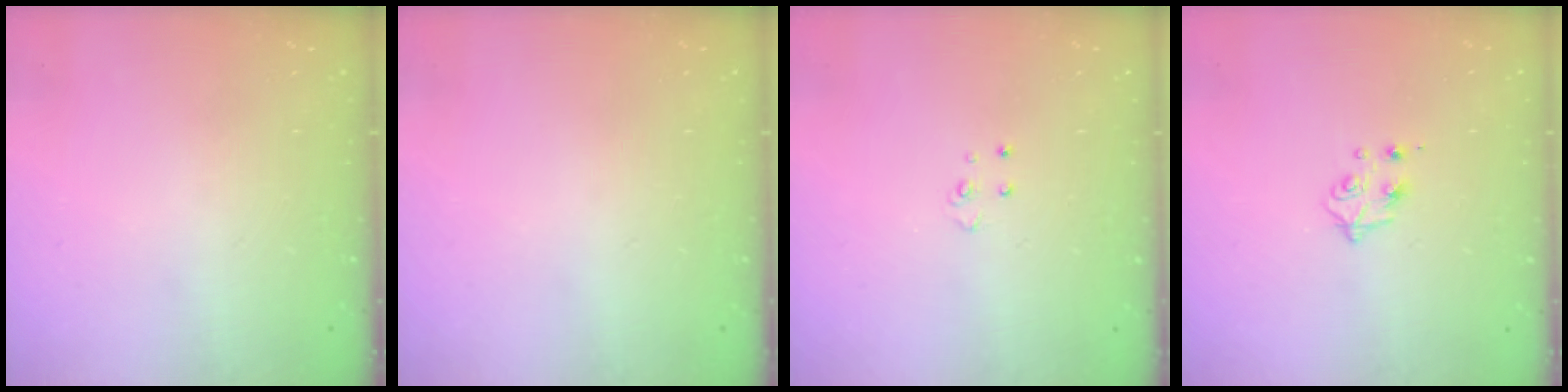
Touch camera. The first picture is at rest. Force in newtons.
{"total": 0.0}
{"total": 4.0, "press": 3.9, "slide": 0.4}
{"total": 4.9, "press": 4.8, "slide": 0.7}